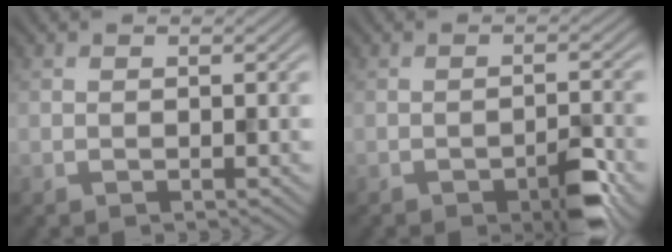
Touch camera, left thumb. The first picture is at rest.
{"total": 4.4, "force": [-2.6, 1.3, 3.2], "torque": [-0.048, 0.002, -0.039]}